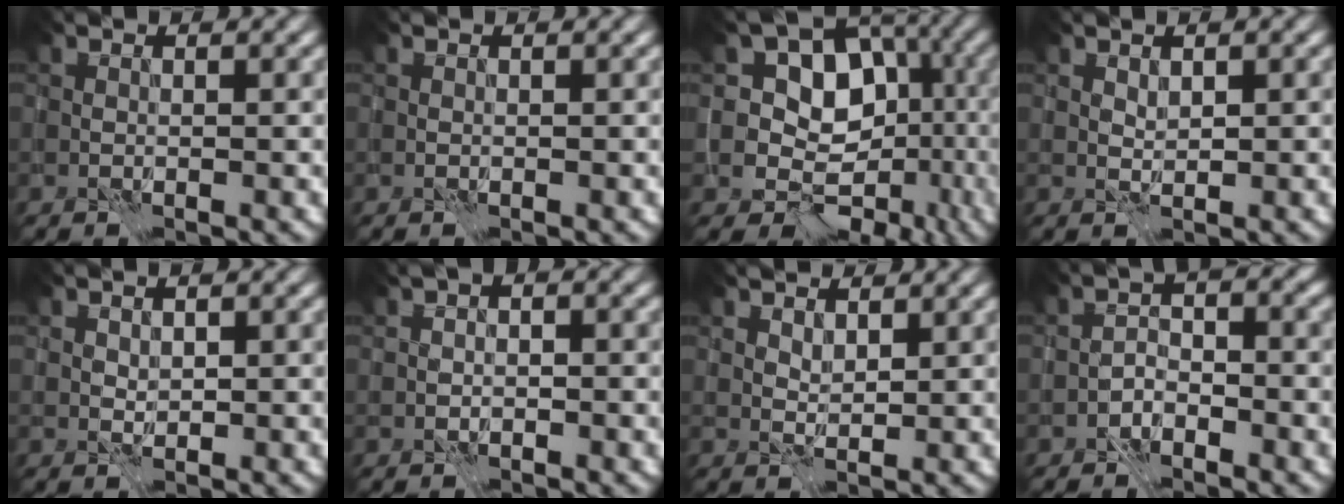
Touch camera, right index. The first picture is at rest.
{"total": 0.0}
{"total": 10.9, "force": [0.5, 9.4, 5.6], "torque": [-0.053, 0.026, -0.008]}
{"total": 0.8, "force": [0.7, 0.3, 0.2], "torque": [-0.007, 0.000, 0.014]}
{"total": 0.9, "force": [0.4, 0.7, 0.4], "torque": [-0.008, 0.001, 0.006]}
{"total": 1.4, "force": [-0.3, 0.8, 1.1], "torque": [-0.019, 0.005, -0.010]}
{"total": 1.6, "force": [1.4, 0.7, 0.2], "torque": [-0.010, -0.001, 0.027]}
{"total": 2.1, "force": [-1.7, 1.0, 0.9], "torque": [-0.017, 0.009, -0.038]}